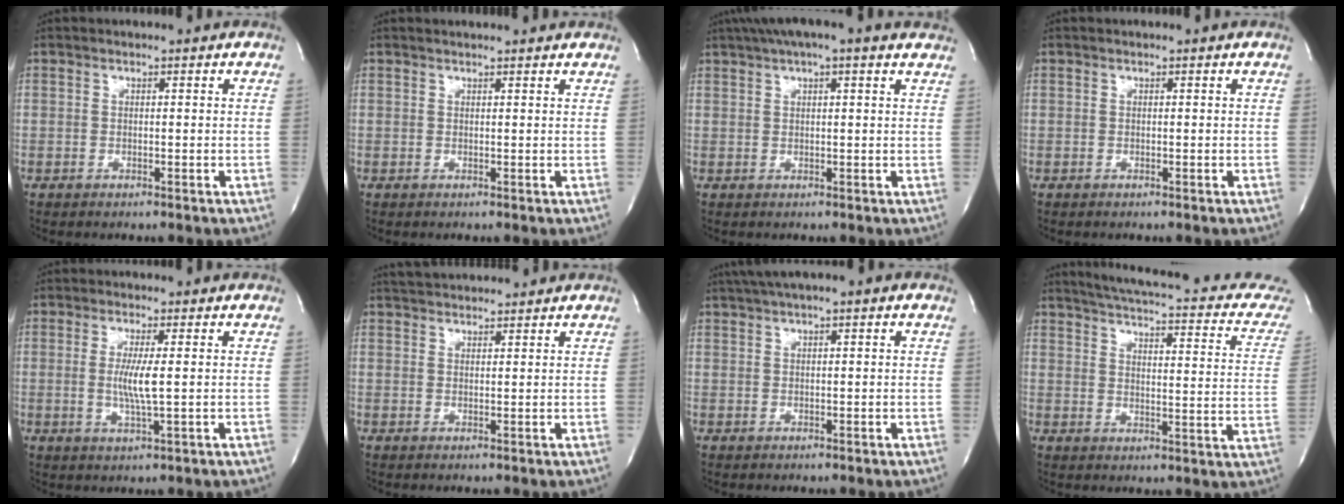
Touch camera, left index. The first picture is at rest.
{"total": 4.8, "force": [4.5, 0.5, 1.6], "torque": [-0.024, 0.021, 0.047]}
{"total": 11.0, "force": [8.4, 1.9, 6.9], "torque": [-0.120, 0.044, 0.111]}
{"total": 0.0}
{"total": 4.6, "force": [0.1, -0.1, 4.6], "torque": [-0.097, -0.012, 0.003]}
{"total": 6.1, "force": [5.8, 1.1, 1.6], "torque": [-0.028, 0.034, 0.089]}
{"total": 6.0, "force": [4.1, 0.7, 4.4], "torque": [-0.075, 0.035, 0.063]}
{"total": 20.2, "force": [17.6, 2.9, 9.4], "torque": [-0.129, -0.032, 0.203]}